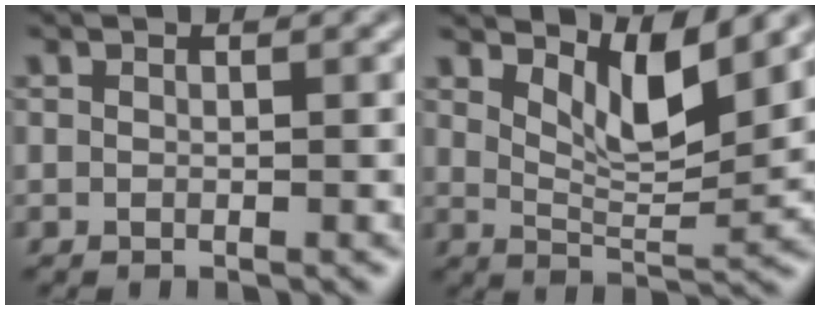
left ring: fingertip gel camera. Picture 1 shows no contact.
{"total": 5.1, "force": [3.1, 1.5, 3.7], "torque": [-0.072, -0.011, 0.053]}